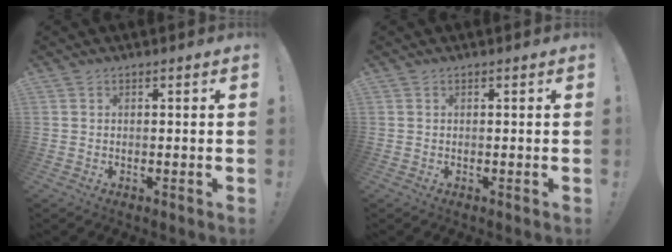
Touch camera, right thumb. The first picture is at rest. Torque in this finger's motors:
{"motor_torque": [-0.06, 0.00, -0.15, 0.08, 0.03]}